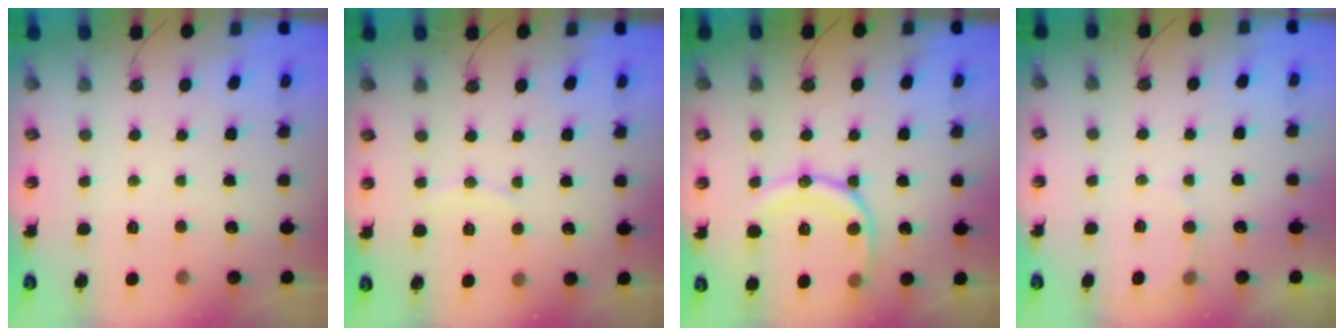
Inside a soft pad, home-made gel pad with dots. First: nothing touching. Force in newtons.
{"total": 5.9, "press": 5.9, "slide": 0.6}
{"total": 14.9, "press": 14.8, "slide": 1.7}
{"total": 4.9, "press": 4.8, "slide": 1.3}